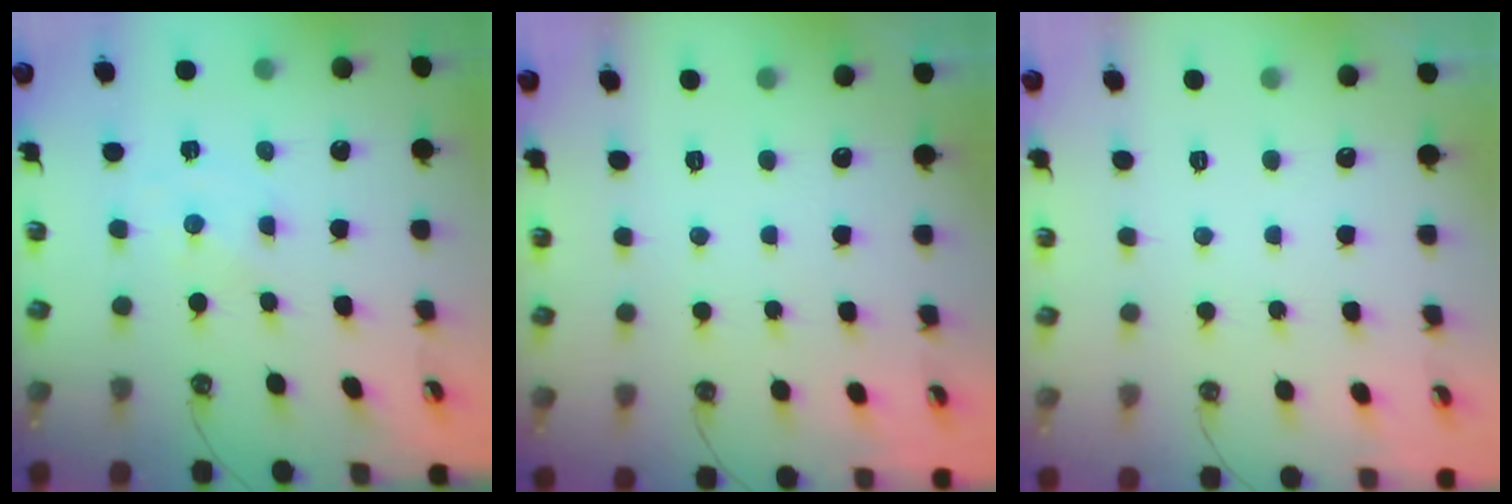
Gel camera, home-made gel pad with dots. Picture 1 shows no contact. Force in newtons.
{"total": 0.0}
{"total": 0.0}